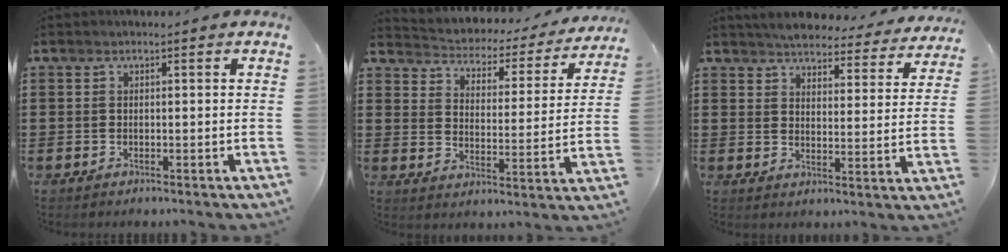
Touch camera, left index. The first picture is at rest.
{"total": 2.7, "force": [2.6, 0.7, 0.2], "torque": [-0.025, -0.025, 0.033]}
{"total": 4.3, "force": [4.3, 0.3, 0.8], "torque": [-0.037, -0.027, 0.071]}